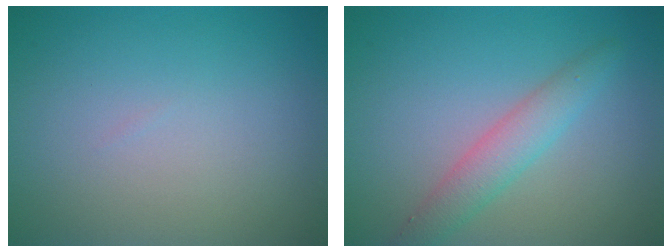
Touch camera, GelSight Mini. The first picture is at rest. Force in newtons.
{"total": 3.0, "press": 3.0, "slide": 0.3}